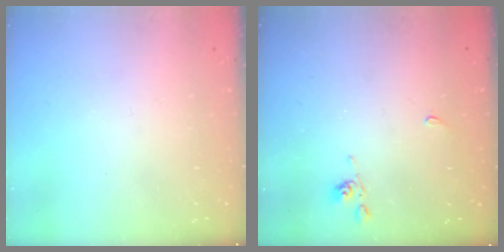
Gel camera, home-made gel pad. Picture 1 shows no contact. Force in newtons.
{"total": 2.2, "press": 2.1, "slide": 0.6}